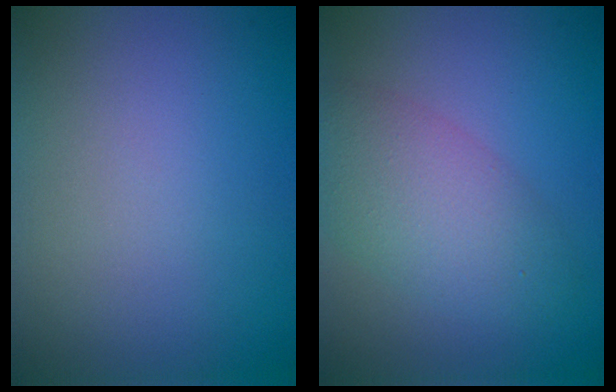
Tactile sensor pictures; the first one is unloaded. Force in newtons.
{"total": 5.1, "press": 5.1, "slide": 0.3}